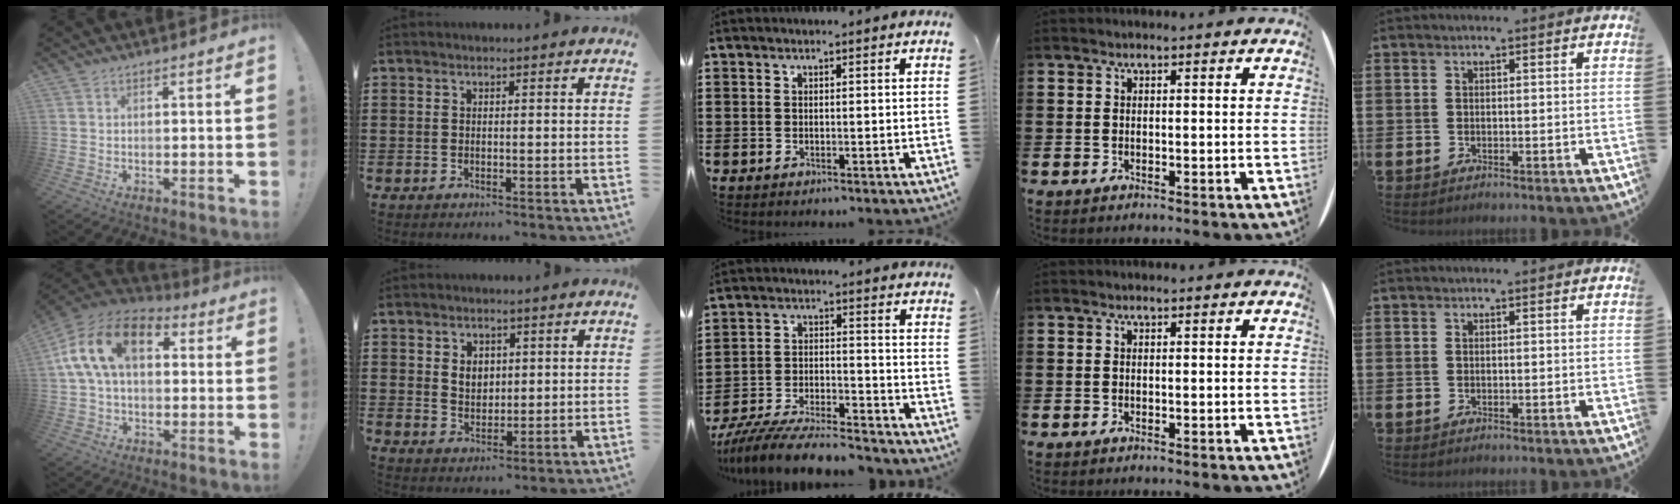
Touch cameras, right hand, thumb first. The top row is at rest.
{"thumb": {"total": 16.8, "force": [5.1, 10.0, 12.5], "torque": [-0.229, -0.001, 0.088]}, "index": {"total": 3.2, "force": [1.1, 2.4, 1.8], "torque": [-0.034, 0.007, 0.017]}, "middle": {"total": 8.7, "force": [-8.2, 0.9, 2.7], "torque": [-0.054, 0.009, -0.161]}}